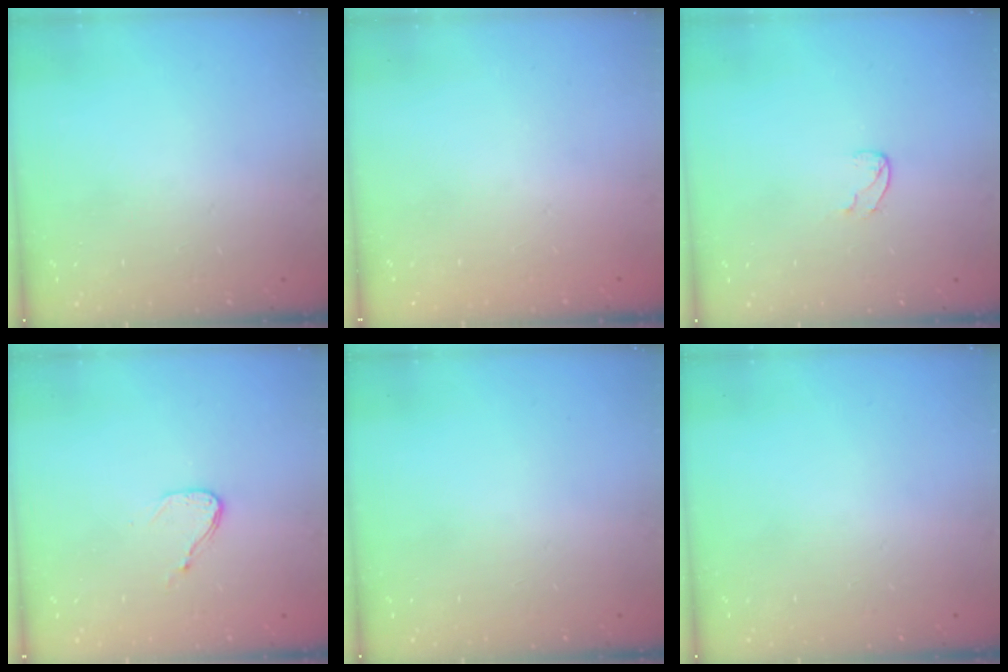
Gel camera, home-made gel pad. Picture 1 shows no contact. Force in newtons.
{"total": 0.0}
{"total": 4.2, "press": 4.2, "slide": 0.4}
{"total": 6.6, "press": 6.5, "slide": 0.7}
{"total": 0.0}
{"total": 0.0}